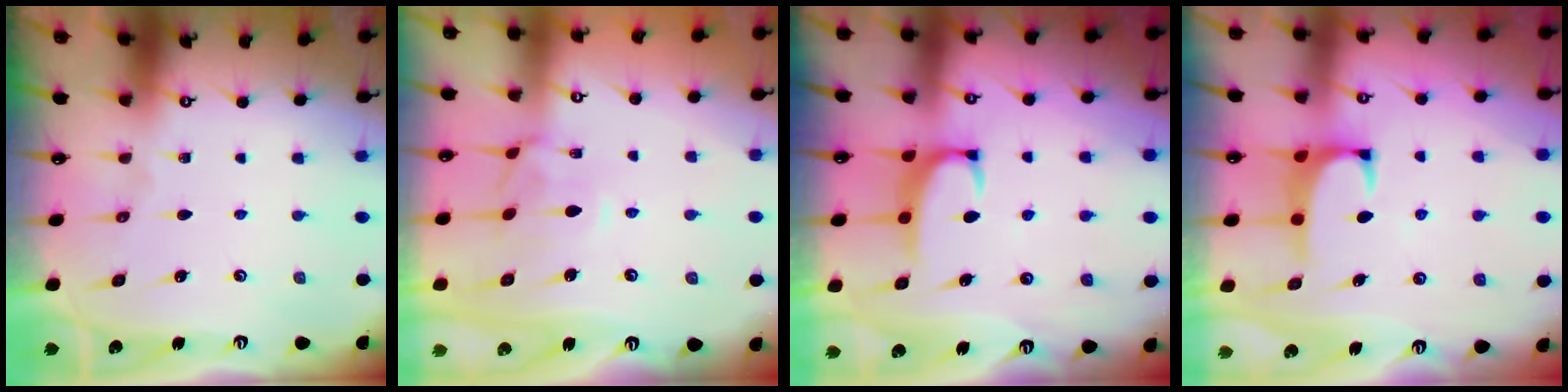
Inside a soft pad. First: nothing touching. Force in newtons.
{"total": 0.6, "press": 0.0, "slide": 0.6}
{"total": 2.3, "press": 2.3, "slide": 0.6}
{"total": 1.0, "press": 0.9, "slide": 0.4}